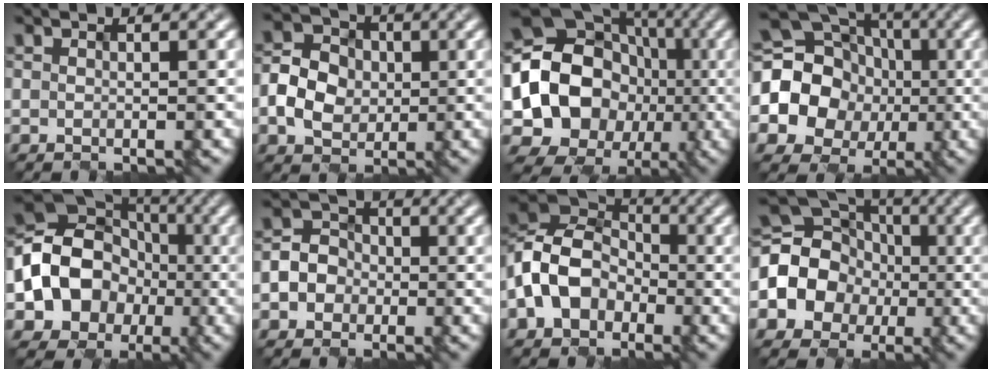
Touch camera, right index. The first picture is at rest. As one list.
[{"total": 4.5, "force": [-0.9, 3.9, 1.9], "torque": [-0.038, 0.006, -0.021]}, {"total": 19.2, "force": [-2.8, 17.3, 7.8], "torque": [-0.147, 0.018, -0.082]}, {"total": 13.2, "force": [-0.7, 12.1, 5.3], "torque": [-0.131, 0.007, -0.037]}, {"total": 10.9, "force": [-2.5, 9.2, 5.2], "torque": [-0.084, 0.000, -0.075]}, {"total": 3.8, "force": [-1.3, 3.5, 0.9], "torque": [0.002, 0.003, -0.035]}, {"total": 8.5, "force": [-2.9, 6.5, 4.6], "torque": [-0.084, 0.007, -0.064]}, {"total": 10.1, "force": [-1.8, 9.0, 4.2], "torque": [-0.081, 0.004, -0.063]}]